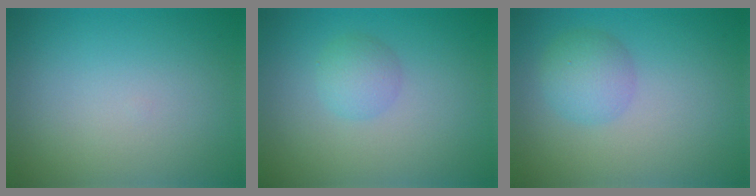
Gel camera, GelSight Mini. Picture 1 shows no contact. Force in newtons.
{"total": 2.0, "press": 2.0, "slide": 0.1}
{"total": 2.9, "press": 2.9, "slide": 0.1}